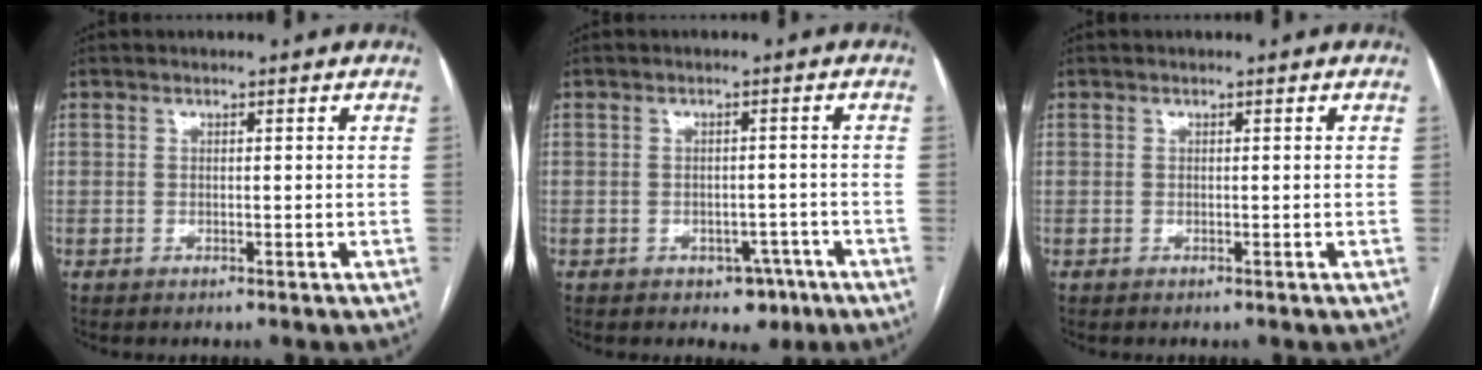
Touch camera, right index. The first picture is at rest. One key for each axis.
{"total": 3.8, "fx": -2.2, "fy": 2.7, "fz": 1.5, "tx": -0.008, "ty": 0.009, "tz": -0.018}
{"total": 0.0}